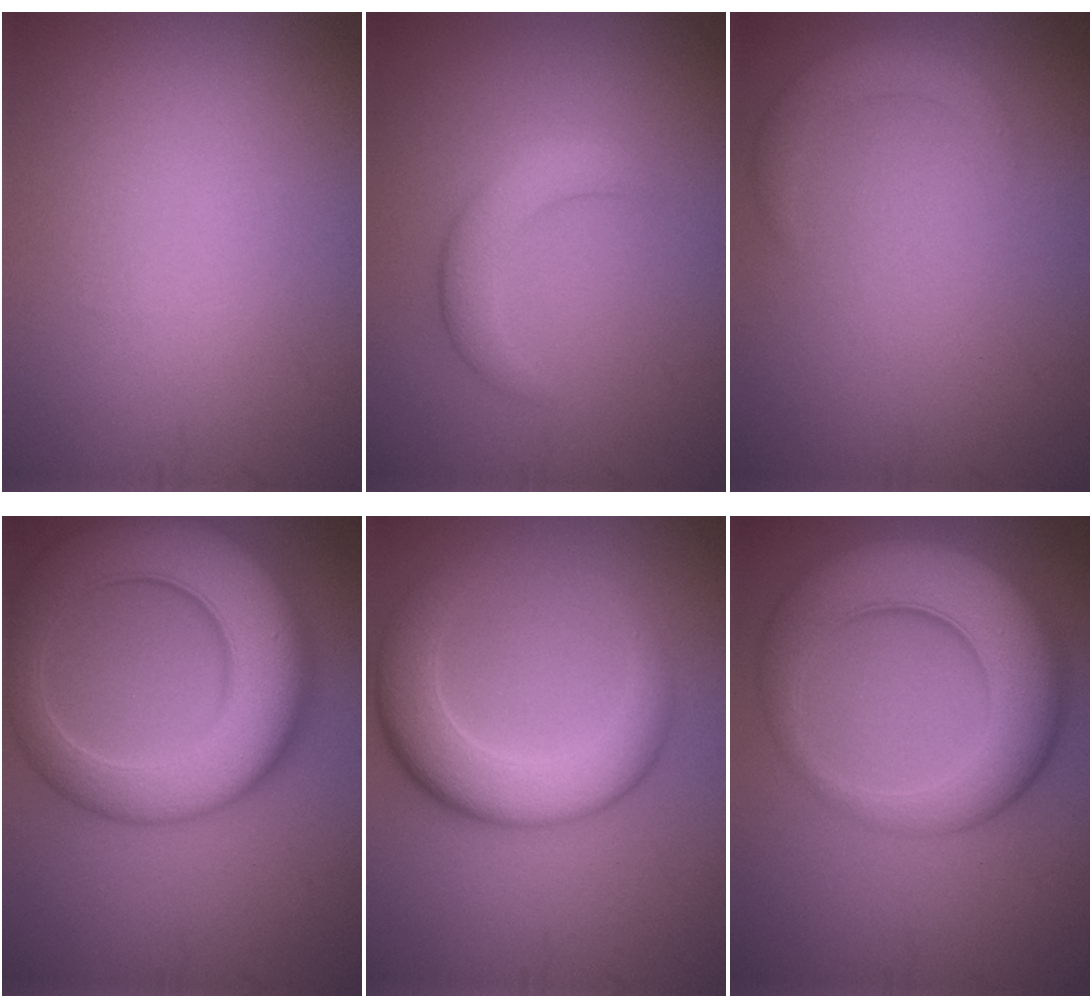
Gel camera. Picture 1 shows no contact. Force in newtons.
{"total": 2.9, "press": 2.9, "slide": 0.2}
{"total": 2.1, "press": 2.1, "slide": 0.2}
{"total": 10.8, "press": 10.8, "slide": 0.6}
{"total": 6.3, "press": 6.3, "slide": 0.2}
{"total": 9.2, "press": 9.1, "slide": 0.2}